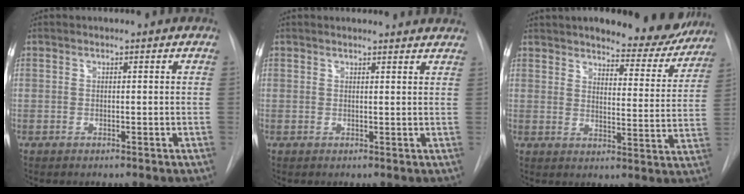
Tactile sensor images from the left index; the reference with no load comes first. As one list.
[{"total": 8.1, "force": [7.8, 1.3, 1.6], "torque": [0.000, 0.004, 0.066]}, {"total": 12.0, "force": [10.7, 3.1, 4.6], "torque": [-0.039, -0.033, 0.125]}]